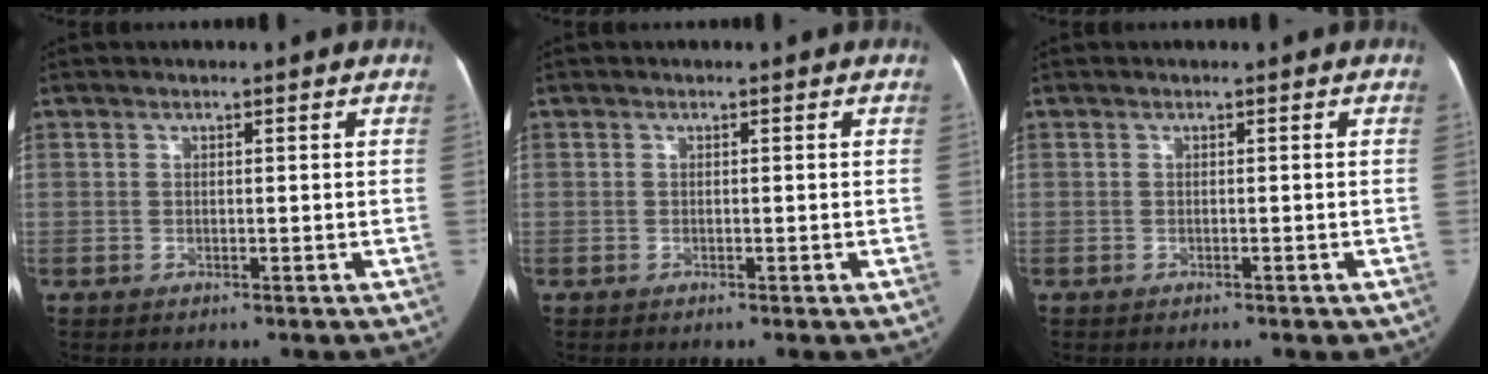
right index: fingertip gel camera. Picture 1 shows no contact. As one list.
[{"total": 0.7, "force": [-0.4, -0.1, 0.5], "torque": [-0.009, -0.001, -0.004]}, {"total": 1.4, "force": [-1.0, 0.4, 0.8], "torque": [-0.007, -0.002, -0.009]}]